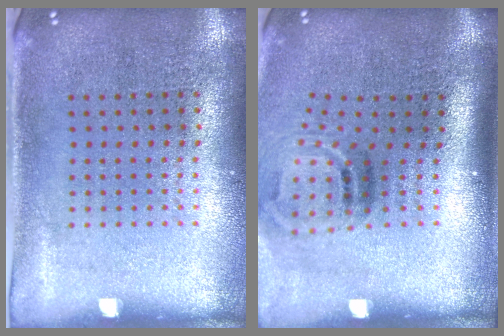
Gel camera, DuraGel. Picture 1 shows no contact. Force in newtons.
{"total": 2.1, "press": 1.3, "slide": 1.7}